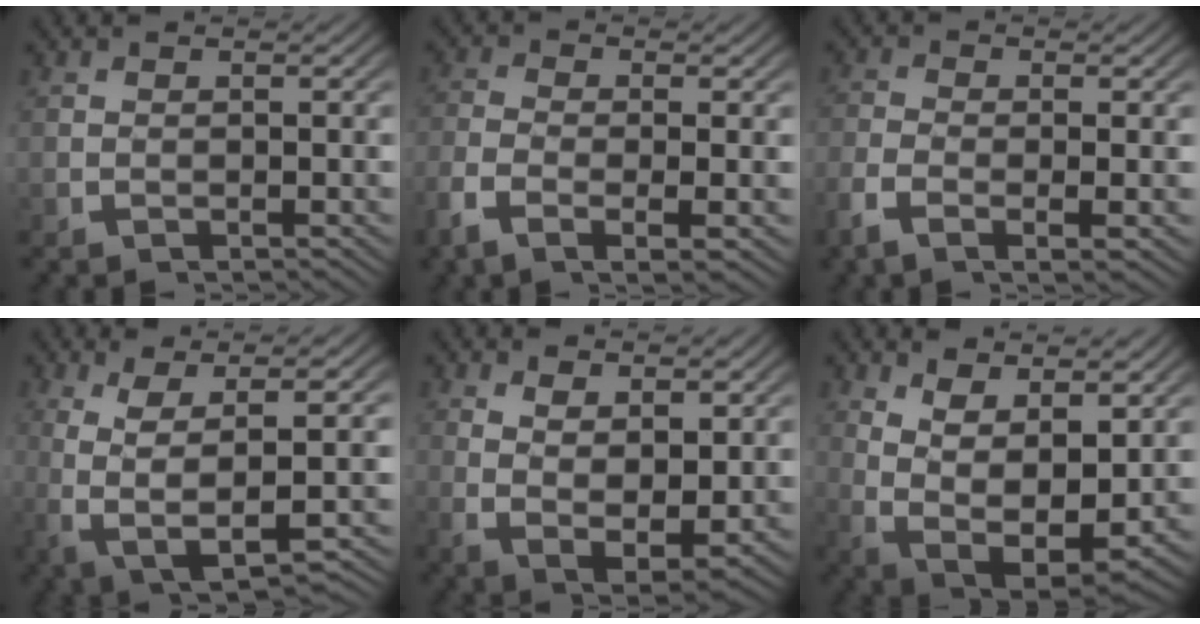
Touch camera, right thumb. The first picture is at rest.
{"total": 3.7, "force": [-1.2, 1.5, 3.2], "torque": [-0.079, -0.008, -0.022]}
{"total": 2.8, "force": [-1.0, 0.9, 2.4], "torque": [-0.061, -0.007, -0.020]}
{"total": 8.1, "force": [-1.1, 3.9, 7.0], "torque": [-0.160, -0.030, 0.007]}
{"total": 6.3, "force": [0.0, 4.1, 4.9], "torque": [-0.108, -0.037, 0.020]}
{"total": 10.3, "force": [-0.6, 7.1, 7.4], "torque": [-0.167, -0.058, 0.010]}